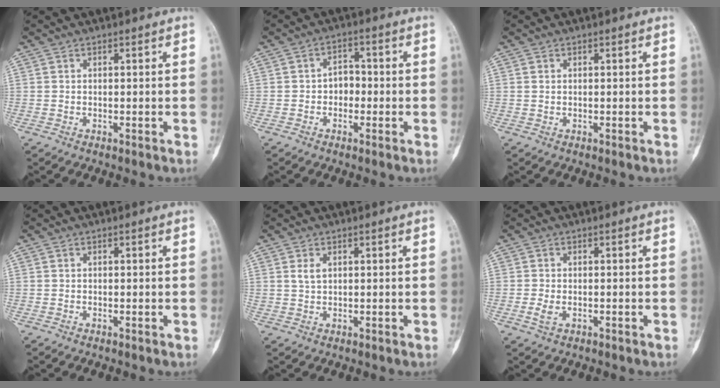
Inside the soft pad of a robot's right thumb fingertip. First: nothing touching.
{"total": 3.8, "force": [-0.6, 3.0, 2.3], "torque": [-0.010, 0.019, -0.019]}
{"total": 0.5, "force": [0.2, 0.4, 0.2], "torque": [0.000, 0.002, 0.005]}
{"total": 0.0}
{"total": 1.9, "force": [0.8, 1.1, 1.2], "torque": [-0.020, 0.004, 0.020]}
{"total": 2.3, "force": [-0.6, 1.4, 1.7], "torque": [-0.038, 0.001, -0.012]}